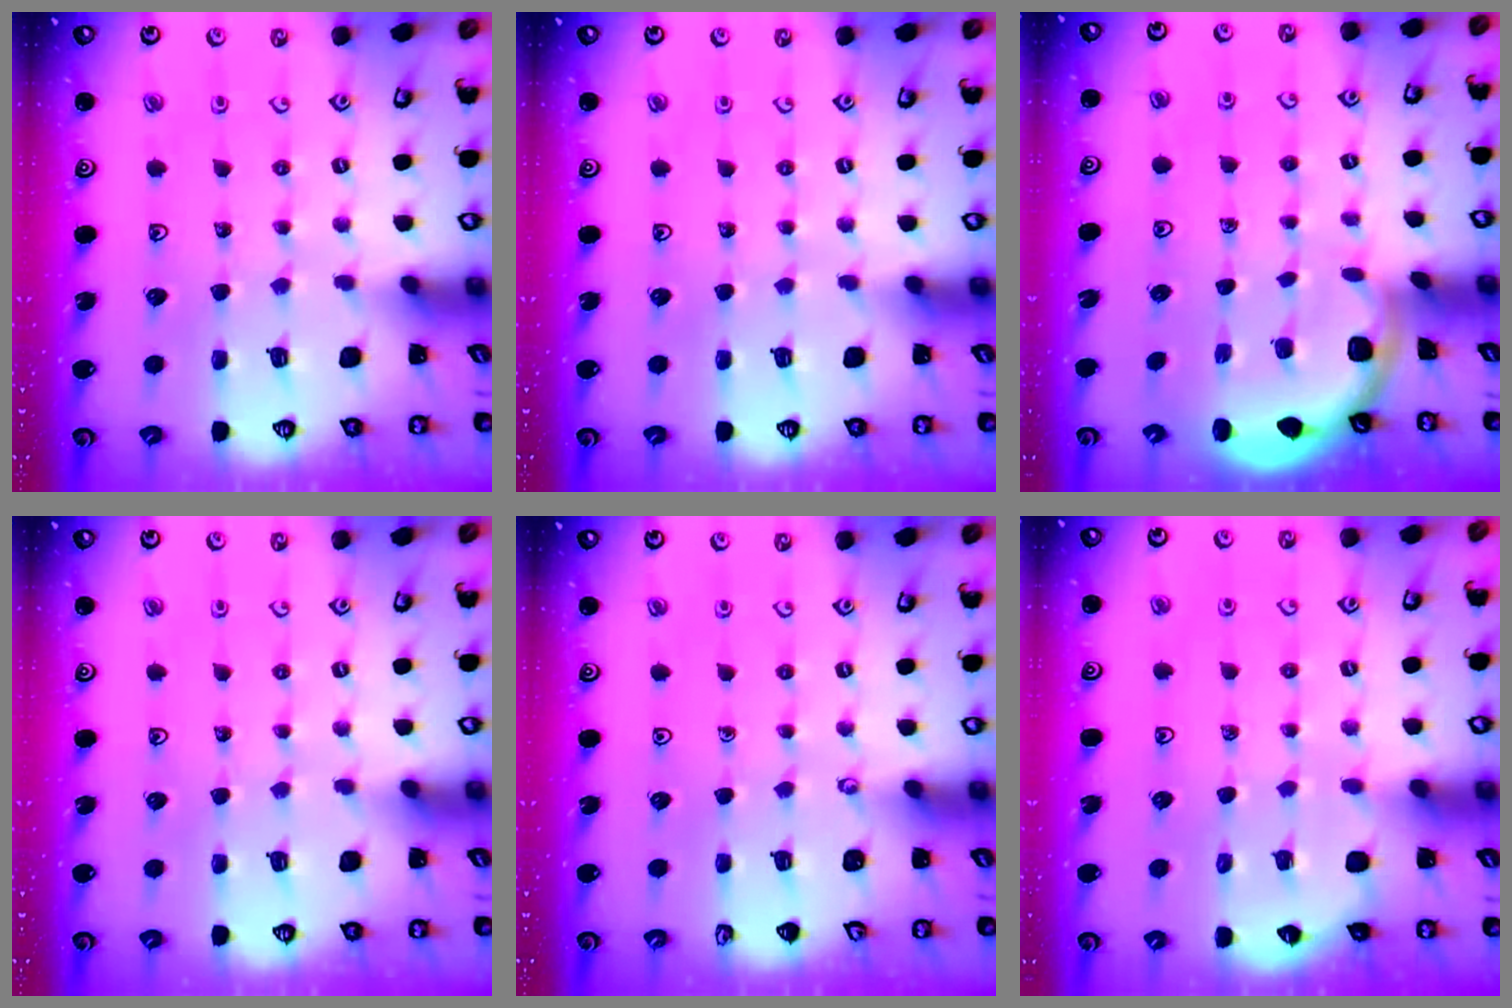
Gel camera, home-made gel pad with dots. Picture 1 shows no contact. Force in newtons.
{"total": 0.0}
{"total": 1.9, "press": 1.9, "slide": 0.0}
{"total": 0.0}
{"total": 0.0}
{"total": 4.3, "press": 4.2, "slide": 0.7}